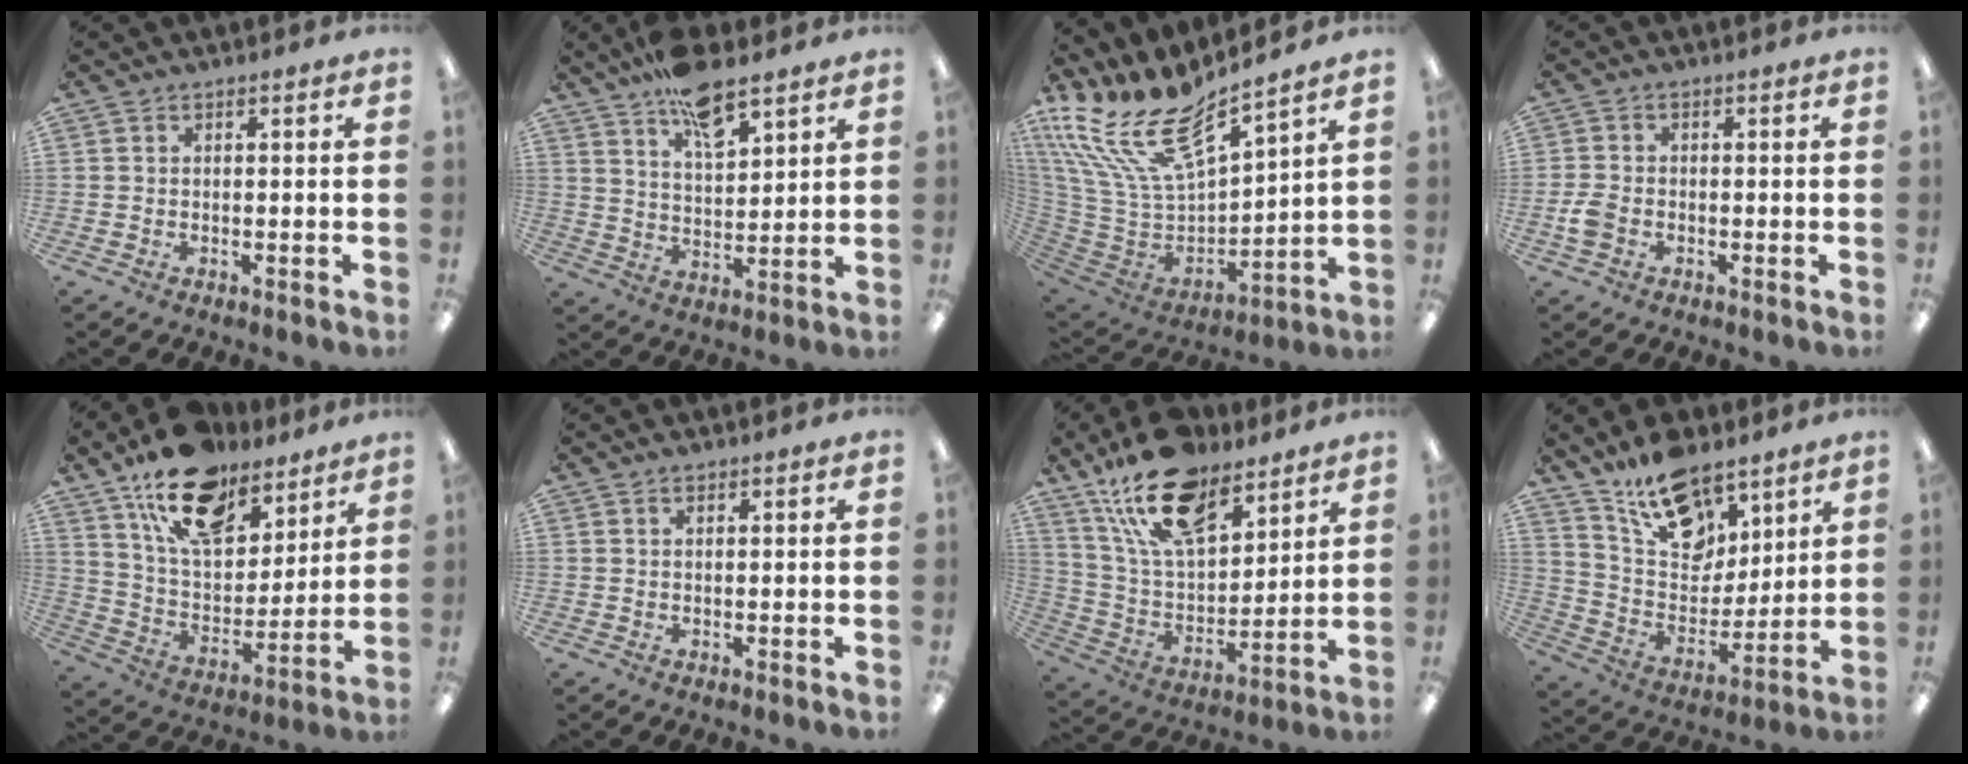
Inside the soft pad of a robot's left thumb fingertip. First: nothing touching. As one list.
[{"total": 10.8, "force": [8.0, 4.1, 6.0], "torque": [-0.098, -0.041, 0.141]}, {"total": 21.7, "force": [15.0, 8.1, 13.4], "torque": [-0.279, -0.107, 0.263]}, {"total": 3.4, "force": [-1.2, 2.4, 2.1], "torque": [-0.040, 0.006, -0.023]}, {"total": 18.3, "force": [12.8, 9.2, 9.2], "torque": [-0.155, -0.071, 0.229]}, {"total": 0.7, "force": [0.5, 0.3, 0.3], "torque": [-0.008, 0.001, 0.010]}, {"total": 19.4, "force": [13.4, 9.1, 10.6], "torque": [-0.201, -0.063, 0.243]}, {"total": 16.0, "force": [11.8, 8.6, 6.6], "torque": [-0.118, -0.072, 0.219]}]